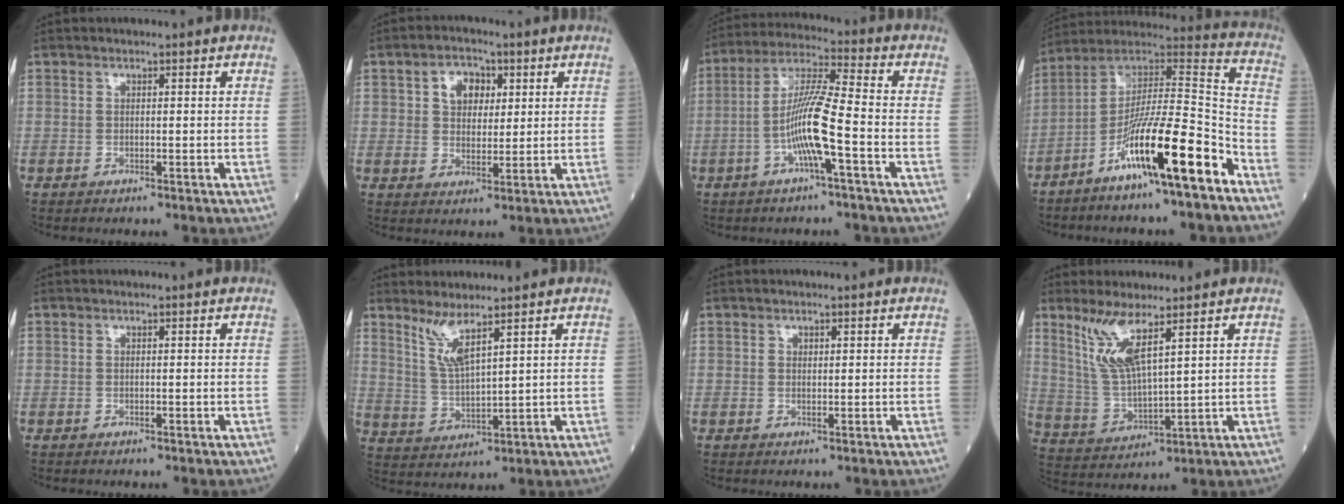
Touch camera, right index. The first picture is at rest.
{"total": 5.5, "force": [2.0, 3.8, 3.4], "torque": [-0.057, 0.014, 0.035]}
{"total": 10.0, "force": [-3.0, 0.2, 9.5], "torque": [-0.190, 0.008, -0.062]}
{"total": 17.6, "force": [-9.5, 0.7, 14.7], "torque": [-0.262, -0.002, -0.169]}
{"total": 0.0}
{"total": 5.3, "force": [3.7, 0.1, 3.8], "torque": [-0.081, -0.016, 0.082]}
{"total": 0.6, "force": [0.3, 0.4, 0.3], "torque": [-0.002, -0.002, 0.004]}
{"total": 8.3, "force": [5.0, 1.0, 6.5], "torque": [-0.146, -0.006, 0.110]}